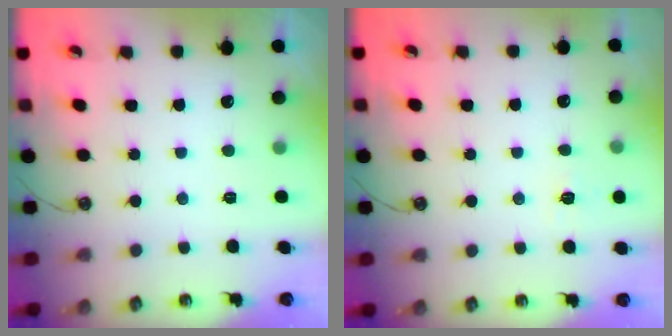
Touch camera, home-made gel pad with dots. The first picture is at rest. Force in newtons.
{"total": 4.6, "press": 4.6, "slide": 0.6}